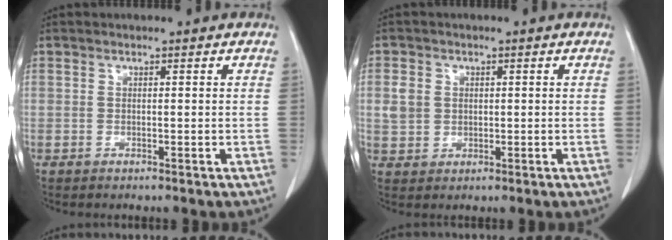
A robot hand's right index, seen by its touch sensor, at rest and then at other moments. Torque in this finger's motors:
{"motor_torque": [0.29, 0.23, 0.14, 0.05]}